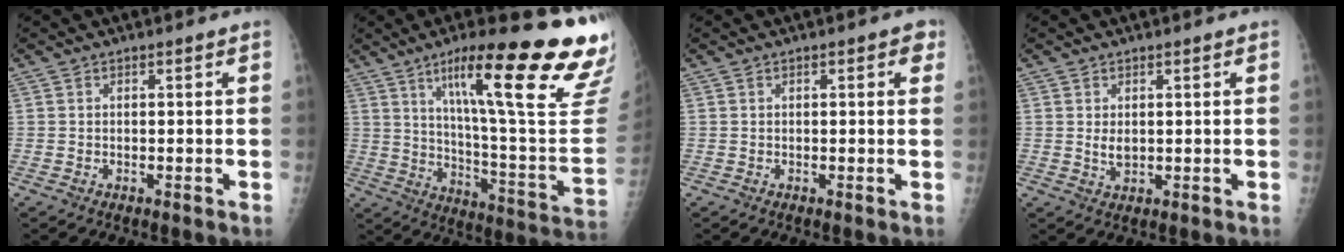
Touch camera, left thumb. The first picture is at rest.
{"total": 31.2, "force": [18.3, 4.4, 24.8], "torque": [-0.286, -0.073, 0.270]}
{"total": 2.9, "force": [1.0, 1.3, 2.4], "torque": [-0.019, 0.003, 0.007]}
{"total": 2.8, "force": [0.4, 1.7, 2.2], "torque": [-0.030, -0.004, 0.011]}